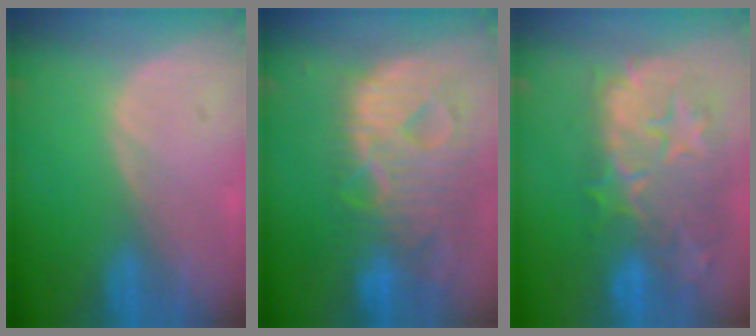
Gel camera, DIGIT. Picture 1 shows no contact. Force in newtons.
{"total": 12.9, "press": 11.0, "slide": 6.9}
{"total": 12.9, "press": 11.5, "slide": 5.8}